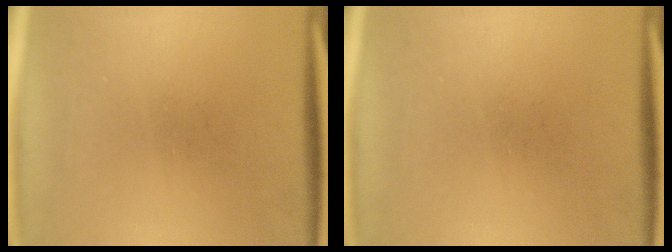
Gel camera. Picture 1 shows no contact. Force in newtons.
{"total": 0.0}